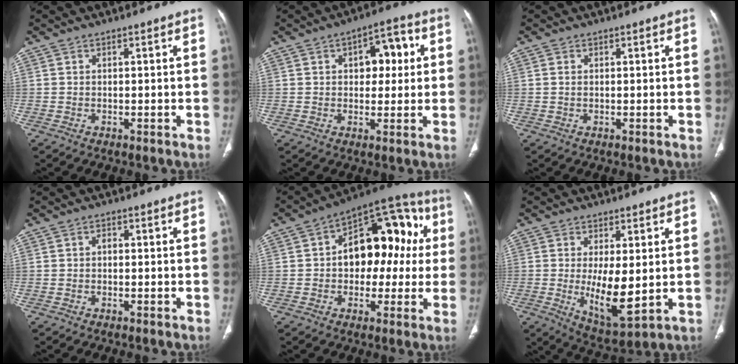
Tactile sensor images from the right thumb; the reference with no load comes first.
{"total": 8.6, "force": [2.0, 5.1, 6.7], "torque": [-0.057, 0.016, 0.025]}
{"total": 0.7, "force": [0.1, 0.5, 0.6], "torque": [-0.017, 0.001, 0.004]}
{"total": 0.8, "force": [-0.1, 0.6, 0.6], "torque": [-0.007, 0.002, -0.006]}
{"total": 19.2, "force": [2.0, 12.0, 14.9], "torque": [-0.147, 0.044, 0.024]}
{"total": 10.2, "force": [-0.4, 3.9, 9.4], "torque": [-0.151, -0.028, 0.009]}